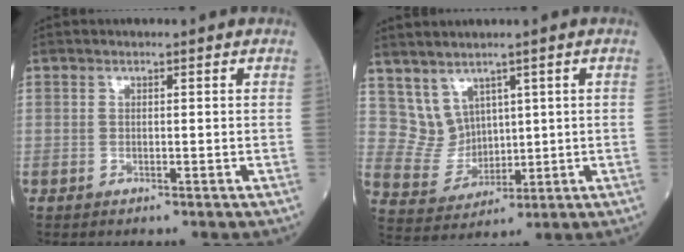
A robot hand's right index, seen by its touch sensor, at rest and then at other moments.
{"total": 5.5, "force": [3.2, 4.4, 0.7], "torque": [-0.024, 0.015, 0.077]}